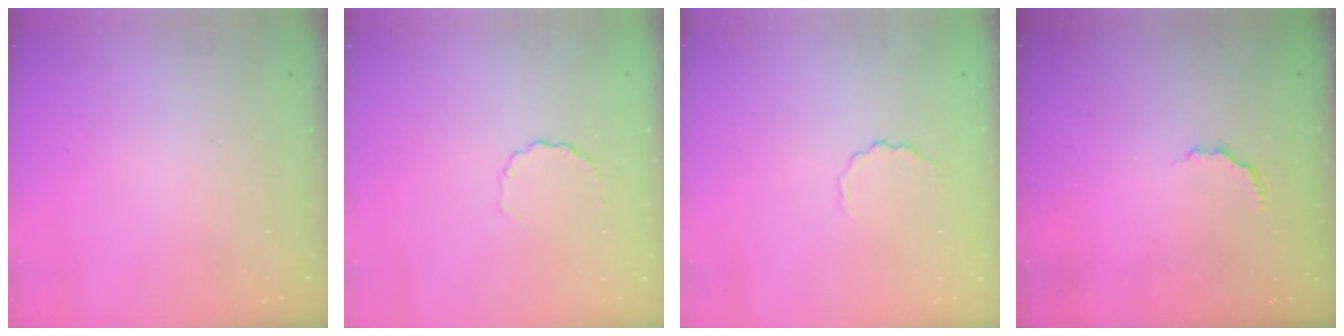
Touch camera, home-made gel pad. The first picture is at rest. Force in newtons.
{"total": 2.7, "press": 2.5, "slide": 1.0}
{"total": 2.8, "press": 2.6, "slide": 1.1}
{"total": 2.5, "press": 2.3, "slide": 1.0}